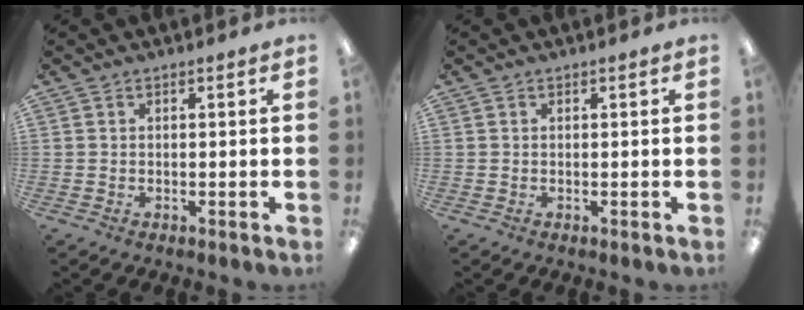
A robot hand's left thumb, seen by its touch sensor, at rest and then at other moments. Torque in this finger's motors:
{"motor_torque": [0.00, 0.00, 0.00, -0.02, 0.00]}